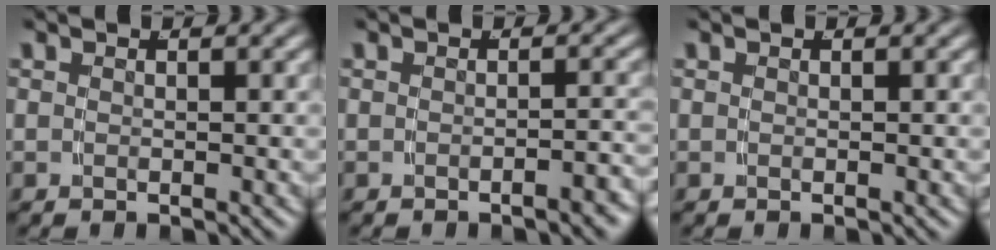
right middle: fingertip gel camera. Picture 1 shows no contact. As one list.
[{"total": 1.7, "force": [-1.5, 0.0, 0.9], "torque": [-0.008, 0.009, -0.029]}, {"total": 0.0}]